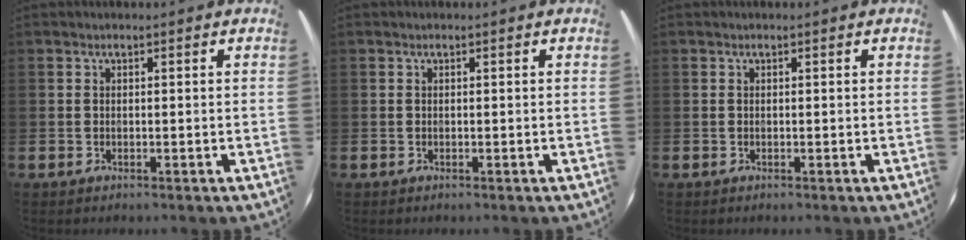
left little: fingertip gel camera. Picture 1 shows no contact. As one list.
[{"total": 0.0}, {"total": 0.0}]